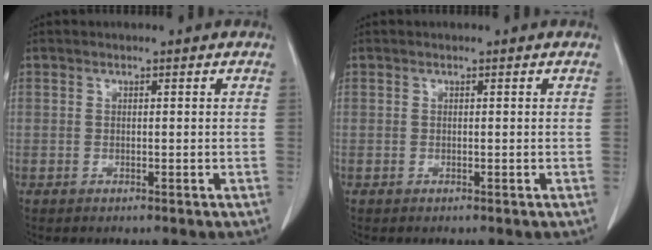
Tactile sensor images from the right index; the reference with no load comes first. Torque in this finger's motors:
{"motor_torque": [0.00, 0.00, 0.00, 0.00]}